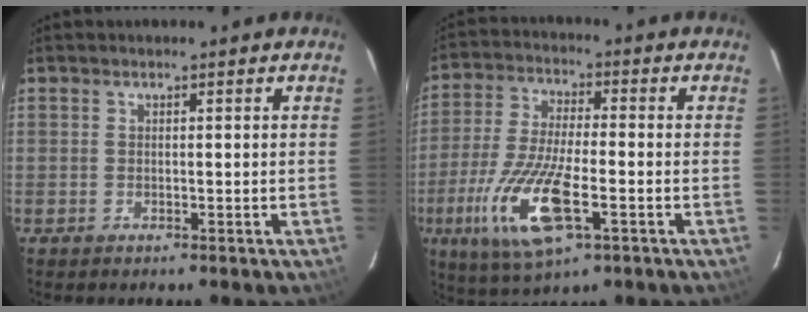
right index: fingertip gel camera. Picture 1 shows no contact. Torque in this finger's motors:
{"motor_torque": [1.86, -0.28, 1.05, 0.20]}